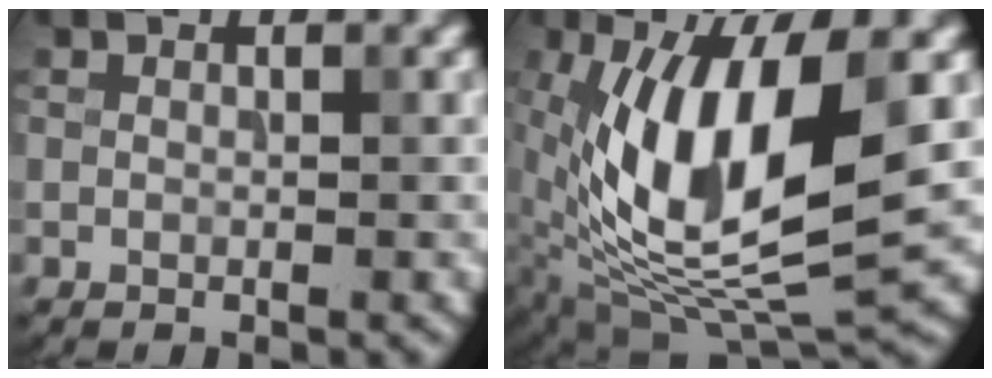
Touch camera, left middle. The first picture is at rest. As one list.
[{"total": 12.3, "force": [0.7, 4.8, 11.3], "torque": [-0.220, -0.002, 0.011]}]